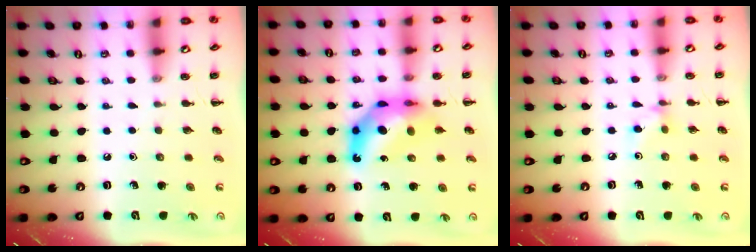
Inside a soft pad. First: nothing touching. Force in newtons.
{"total": 10.3, "press": 9.8, "slide": 3.2}
{"total": 3.9, "press": 3.8, "slide": 0.8}